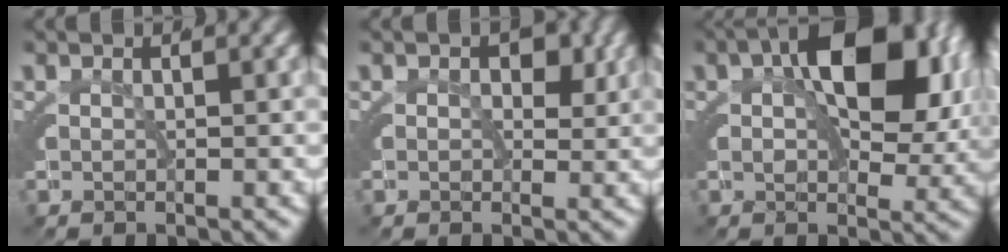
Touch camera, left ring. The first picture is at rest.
{"total": 1.6, "force": [0.3, 1.1, 1.1], "torque": [-0.005, -0.002, 0.001]}
{"total": 9.0, "force": [1.7, 4.3, 7.7], "torque": [-0.124, -0.010, 0.030]}